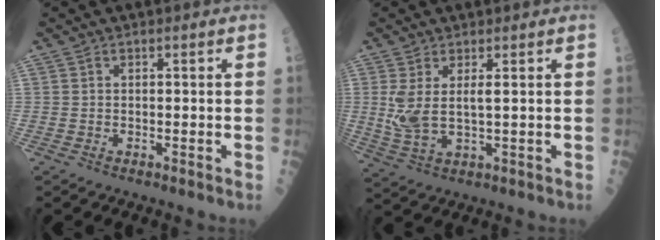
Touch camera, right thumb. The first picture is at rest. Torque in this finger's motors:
{"motor_torque": [-0.01, 0.01, 0.43, 0.35, 0.09]}